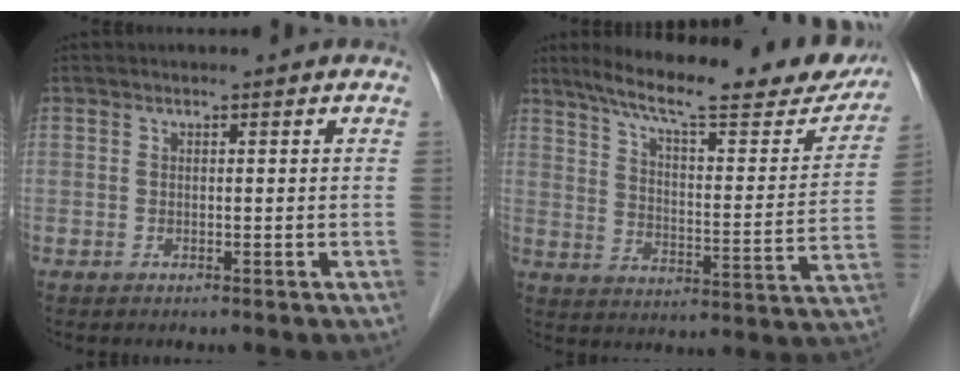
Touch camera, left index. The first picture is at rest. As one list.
[{"total": 24.0, "force": [20.0, 4.1, 12.5], "torque": [-0.179, -0.024, 0.264]}]